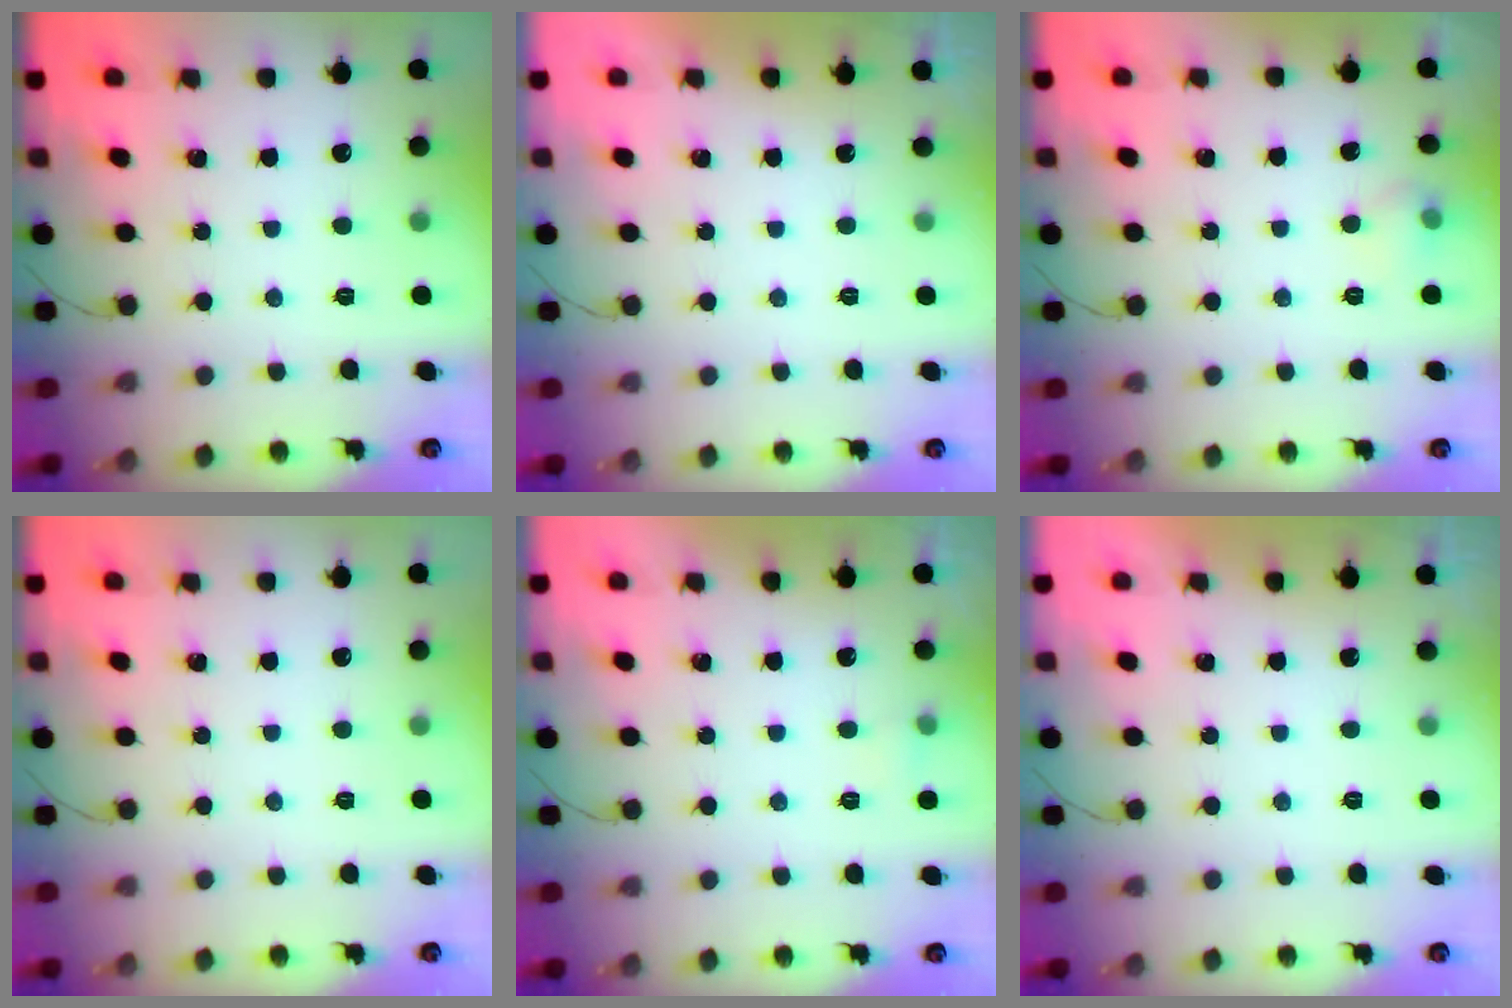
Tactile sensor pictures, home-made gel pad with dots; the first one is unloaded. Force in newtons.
{"total": 0.0}
{"total": 5.5, "press": 5.3, "slide": 1.5}
{"total": 0.0}
{"total": 7.1, "press": 3.1, "slide": 6.4}
{"total": 0.0}